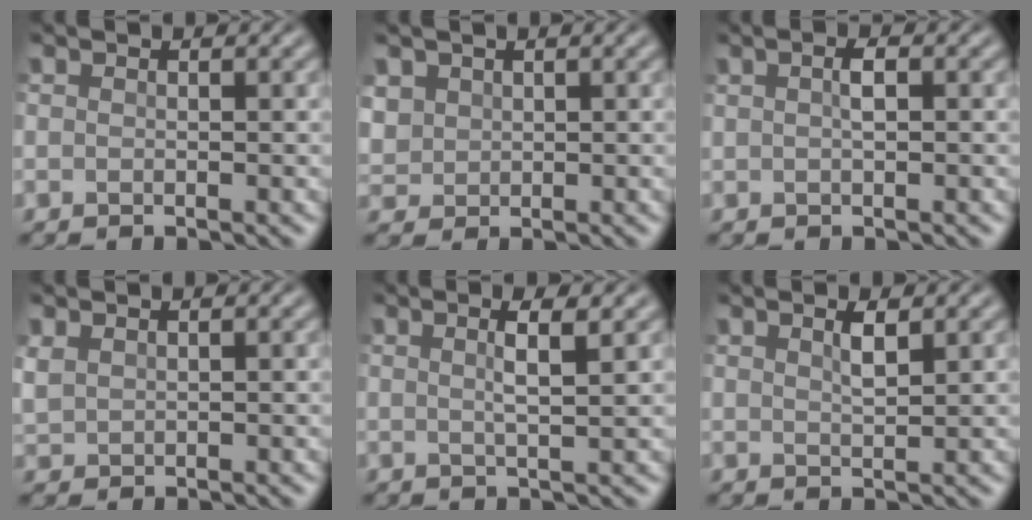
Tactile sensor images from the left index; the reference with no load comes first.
{"total": 2.0, "force": [0.8, 1.7, 0.7], "torque": [-0.025, -0.002, 0.018]}
{"total": 1.3, "force": [0.2, 0.4, 1.3], "torque": [-0.029, 0.002, 0.003]}
{"total": 1.3, "force": [0.9, 0.8, 0.7], "torque": [-0.025, 0.001, 0.022]}
{"total": 2.9, "force": [1.1, 0.6, 2.6], "torque": [-0.038, 0.005, 0.015]}
{"total": 1.6, "force": [1.0, 0.3, 1.3], "torque": [-0.025, 0.001, 0.017]}